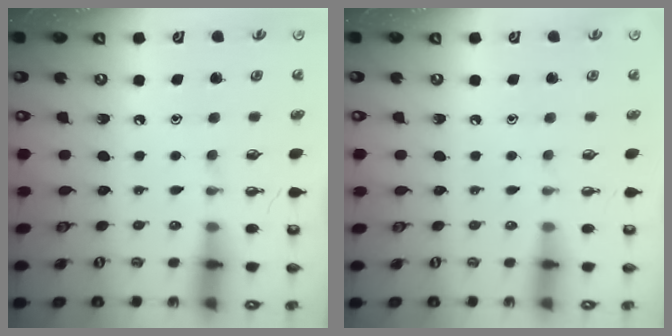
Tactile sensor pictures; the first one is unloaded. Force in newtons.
{"total": 0.0}